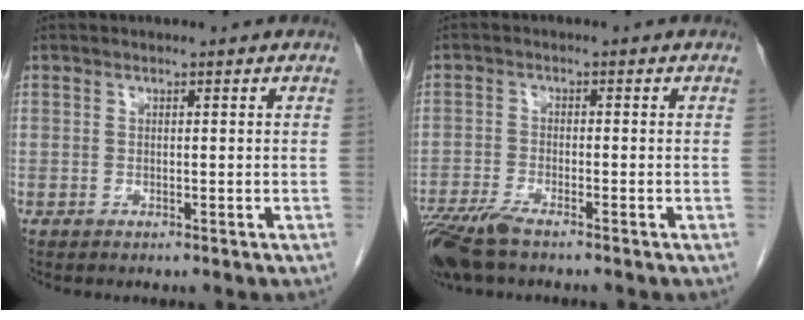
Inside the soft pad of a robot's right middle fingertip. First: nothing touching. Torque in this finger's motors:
{"motor_torque": [0.21, -0.07, 0.07, 0.06]}